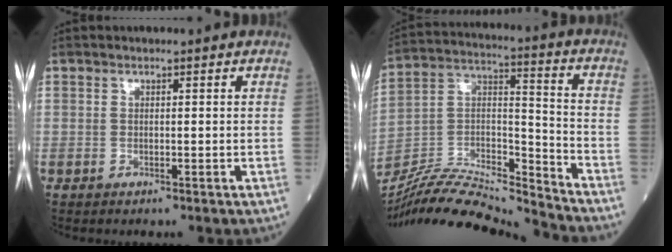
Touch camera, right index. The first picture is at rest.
{"total": 19.9, "force": [-19.2, 0.7, 5.3], "torque": [-0.106, 0.024, -0.333]}